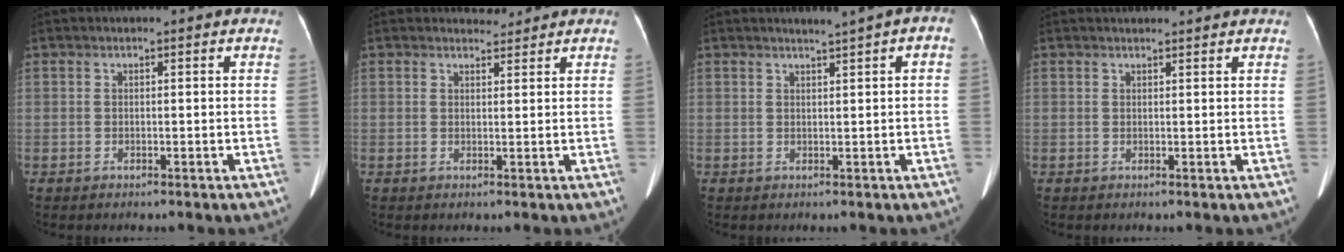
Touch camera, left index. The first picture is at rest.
{"total": 1.9, "force": [1.8, 0.5, -0.2], "torque": [0.003, -0.001, 0.027]}
{"total": 2.3, "force": [1.0, 0.2, 2.1], "torque": [-0.024, 0.013, 0.014]}
{"total": 3.6, "force": [3.4, 0.3, 0.8], "torque": [-0.015, 0.024, 0.043]}